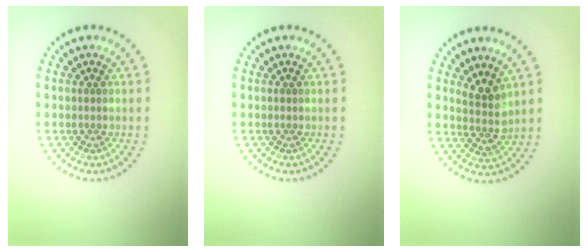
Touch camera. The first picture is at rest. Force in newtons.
{"total": 0.0}
{"total": 2.5, "press": 1.9, "slide": 1.6}